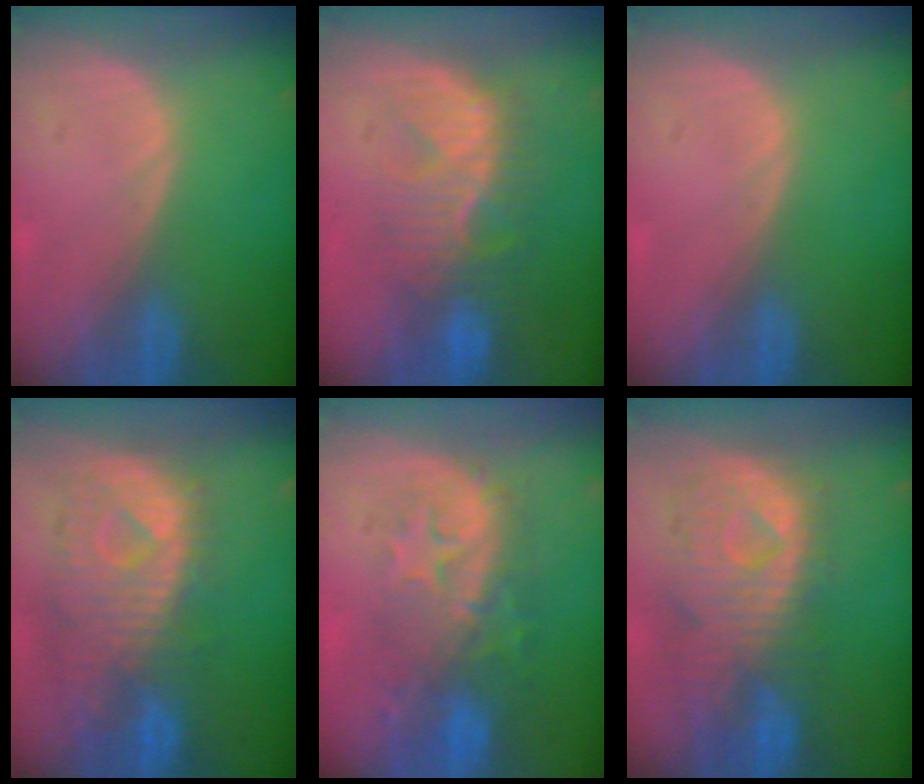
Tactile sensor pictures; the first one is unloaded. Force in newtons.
{"total": 8.5, "press": 8.3, "slide": 1.7}
{"total": 0.0}
{"total": 10.9, "press": 9.6, "slide": 5.2}
{"total": 9.2, "press": 8.8, "slide": 2.5}
{"total": 11.0, "press": 9.7, "slide": 5.2}